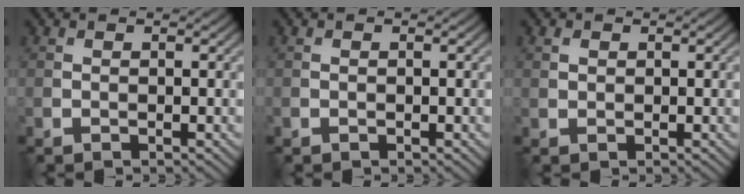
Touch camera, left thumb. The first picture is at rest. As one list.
[{"total": 0.0}, {"total": 1.0, "force": [0.5, 0.7, 0.4], "torque": [-0.010, -0.001, 0.010]}]